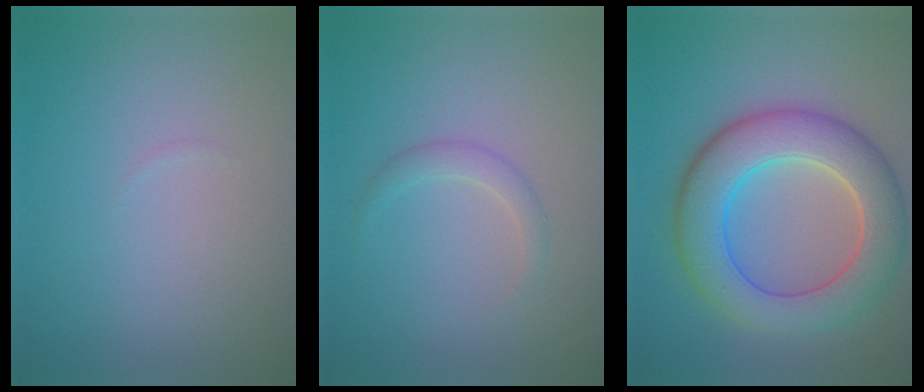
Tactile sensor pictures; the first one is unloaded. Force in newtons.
{"total": 1.2, "press": 1.2, "slide": 0.0}
{"total": 8.5, "press": 8.5, "slide": 0.5}